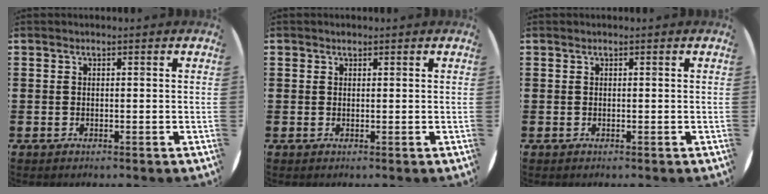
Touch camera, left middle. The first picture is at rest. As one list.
[{"total": 0.5, "force": [0.4, 0.3, 0.1], "torque": [0.006, 0.000, 0.006]}, {"total": 0.0}]